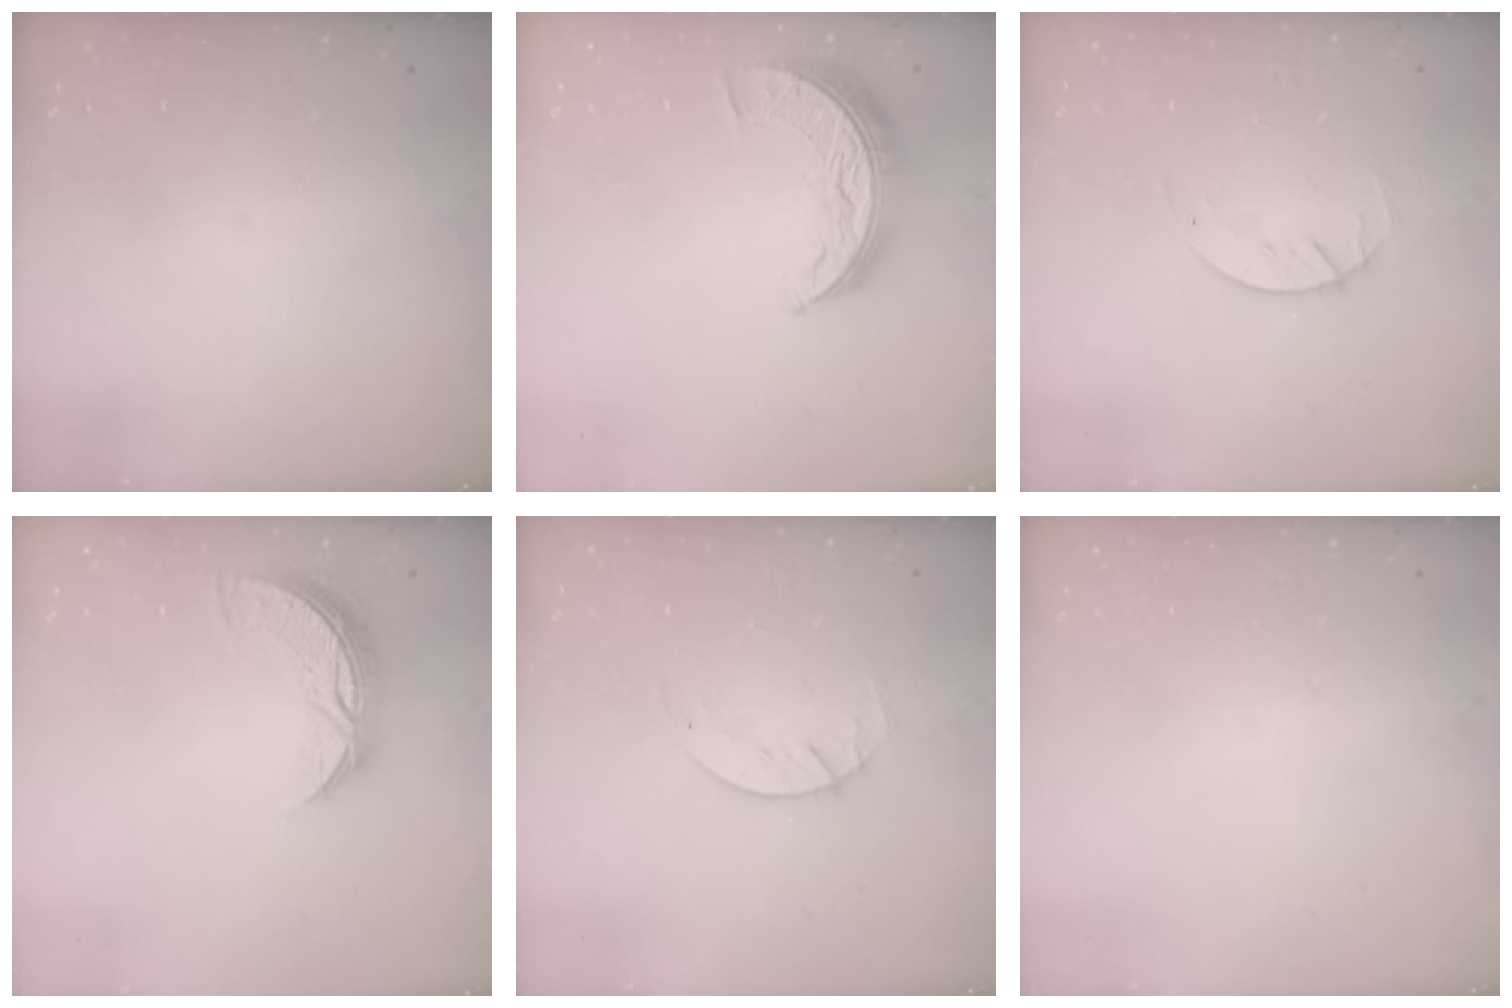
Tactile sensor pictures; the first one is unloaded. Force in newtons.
{"total": 9.5, "press": 9.5, "slide": 0.5}
{"total": 1.4, "press": 1.4, "slide": 0.2}
{"total": 8.3, "press": 8.2, "slide": 0.3}
{"total": 1.4, "press": 1.4, "slide": 0.2}
{"total": 0.0}